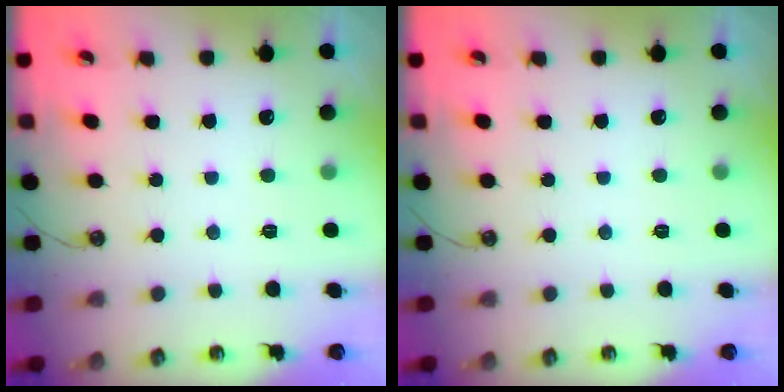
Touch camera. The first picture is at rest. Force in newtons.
{"total": 0.0}